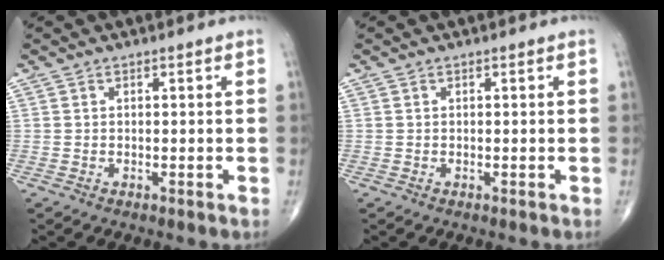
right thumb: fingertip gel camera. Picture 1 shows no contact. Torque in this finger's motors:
{"motor_torque": [0.05, -0.05, 0.17, 0.10, 0.07]}